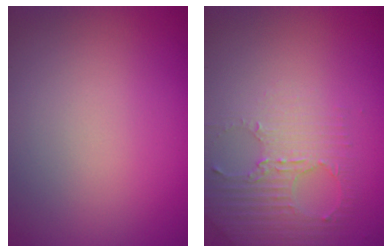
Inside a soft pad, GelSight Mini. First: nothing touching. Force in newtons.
{"total": 2.8, "press": 2.5, "slide": 1.3}